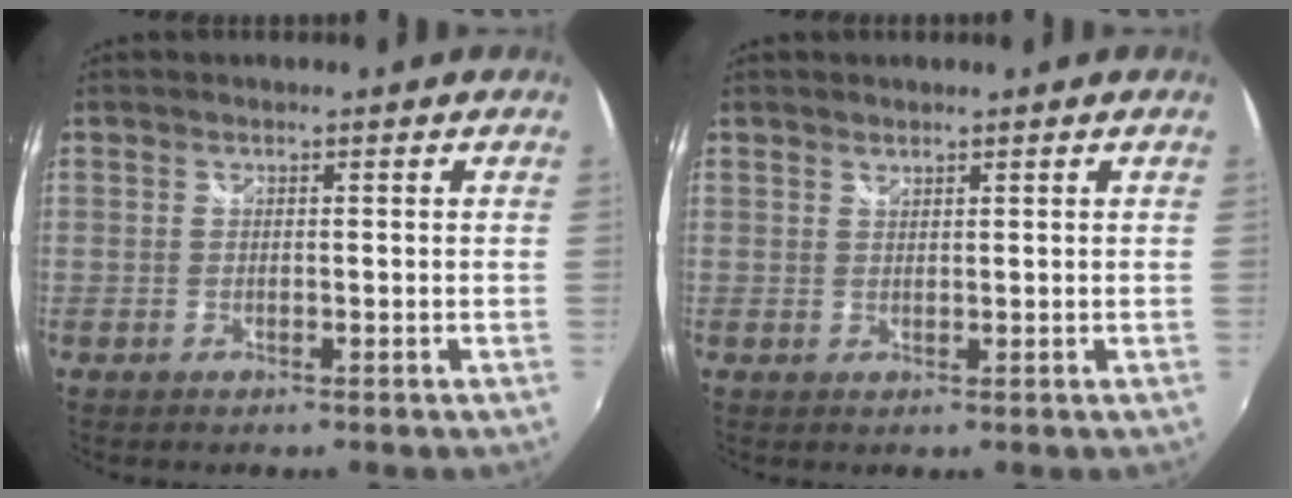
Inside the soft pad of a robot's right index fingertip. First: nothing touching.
{"total": 0.9, "force": [0.8, 0.2, 0.2], "torque": [-0.002, 0.001, 0.015]}